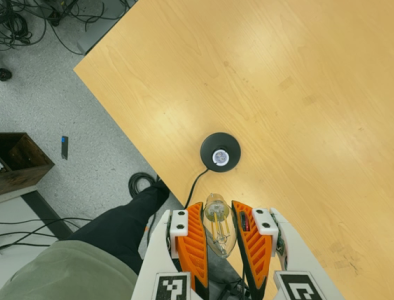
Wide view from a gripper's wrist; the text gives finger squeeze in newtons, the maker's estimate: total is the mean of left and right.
{"total": 21.9, "left": 24.5, "right": 19.3}